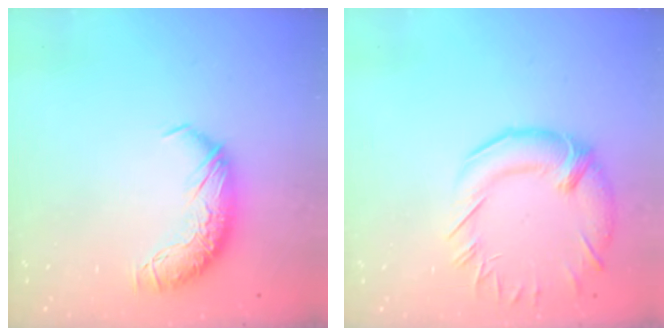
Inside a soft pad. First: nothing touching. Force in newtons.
{"total": 4.0, "press": 3.2, "slide": 2.5}